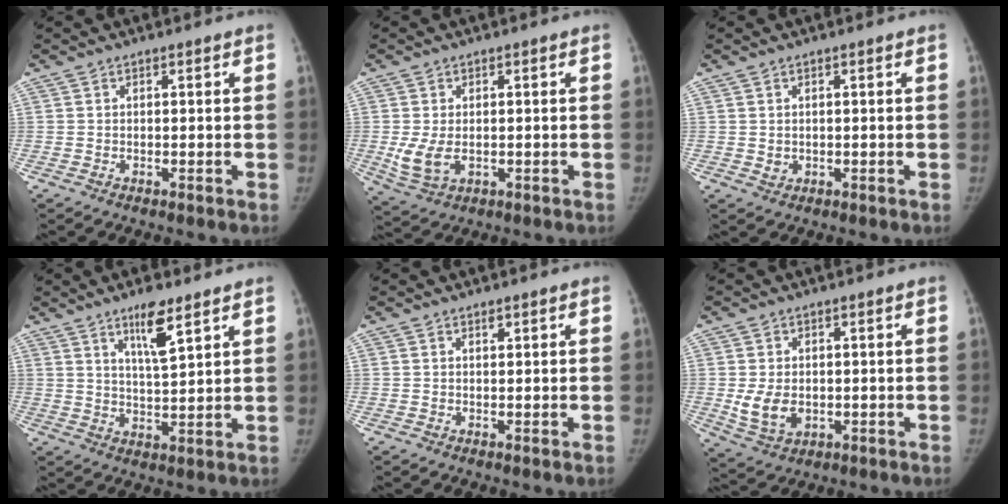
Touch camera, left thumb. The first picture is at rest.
{"total": 6.2, "force": [-0.6, 4.0, 4.7], "torque": [-0.095, -0.012, -0.001]}
{"total": 1.4, "force": [0.2, 1.2, 0.6], "torque": [-0.009, -0.003, 0.009]}
{"total": 7.5, "force": [4.7, 1.6, 5.6], "torque": [-0.092, -0.032, 0.085]}
{"total": 0.8, "force": [0.6, 0.3, 0.4], "torque": [-0.004, -0.004, 0.010]}
{"total": 6.6, "force": [-0.4, 4.8, 4.5], "torque": [-0.072, -0.010, 0.006]}